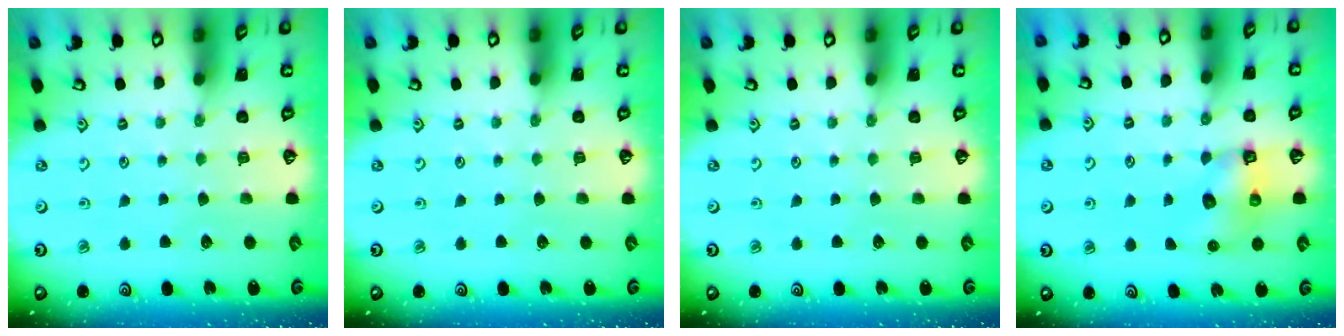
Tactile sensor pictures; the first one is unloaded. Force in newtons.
{"total": 0.0}
{"total": 0.0}
{"total": 5.8, "press": 5.8, "slide": 0.2}